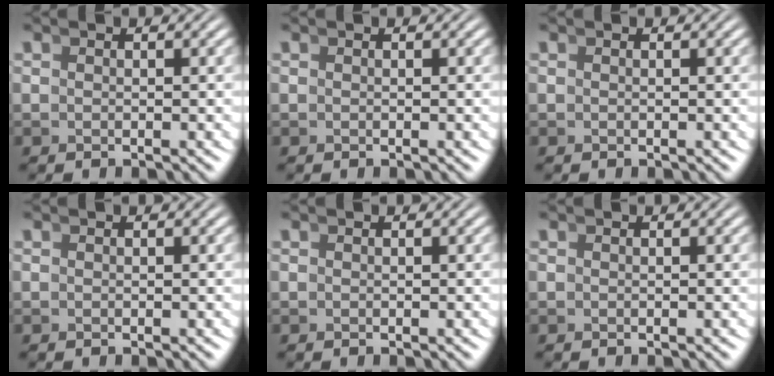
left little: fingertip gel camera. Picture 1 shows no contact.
{"total": 0.0}
{"total": 0.0}
{"total": 0.0}
{"total": 0.0}
{"total": 0.0}